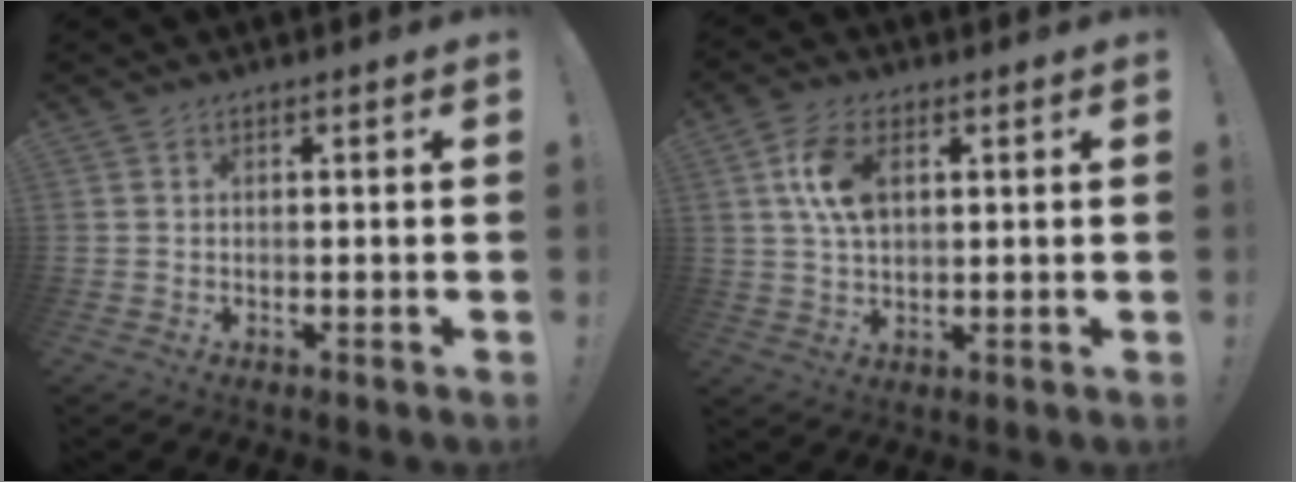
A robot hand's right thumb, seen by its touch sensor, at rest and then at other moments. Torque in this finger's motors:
{"motor_torque": [0.93, 0.98, -0.12, 0.21, 0.14]}